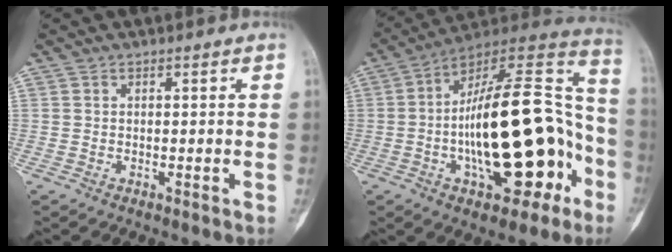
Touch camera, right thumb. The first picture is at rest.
{"total": 29.0, "force": [-6.5, 12.8, 25.2], "torque": [-0.357, 0.050, -0.091]}